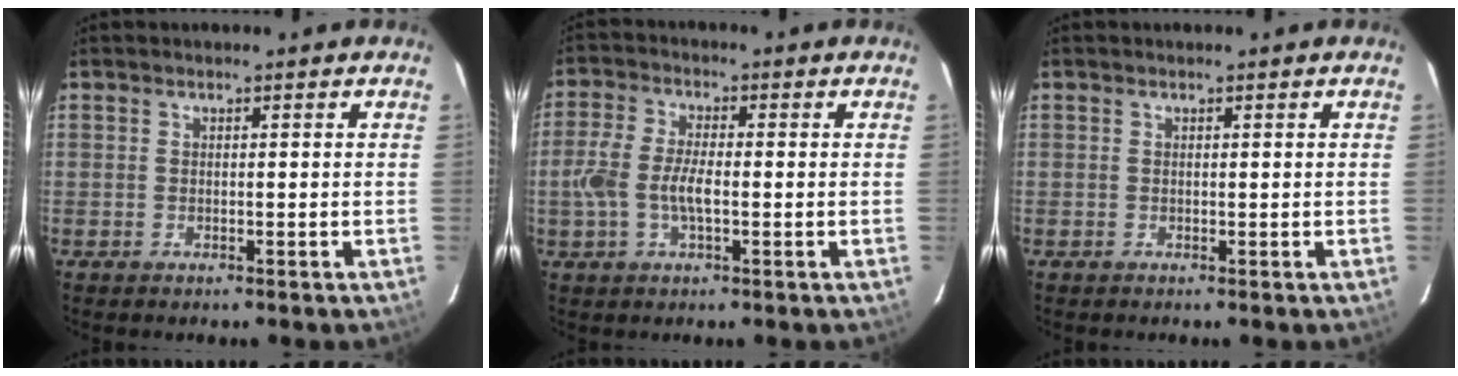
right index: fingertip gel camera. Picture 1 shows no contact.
{"total": 7.0, "force": [-1.4, 2.9, 6.2], "torque": [-0.133, 0.000, -0.028]}
{"total": 0.0}